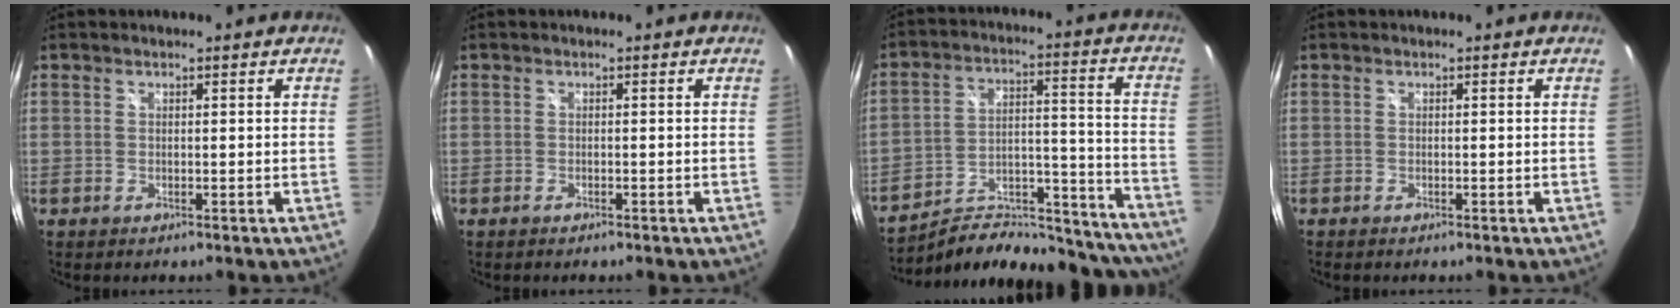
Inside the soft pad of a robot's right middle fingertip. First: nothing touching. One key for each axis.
{"total": 0.8, "fx": -0.7, "fy": 0.3, "fz": 0.3, "tx": -0.009, "ty": 0.000, "tz": -0.011}
{"total": 24.6, "fx": -21.0, "fy": 8.5, "fz": 9.6, "tx": -0.150, "ty": 0.040, "tz": -0.272}
{"total": 0.6, "fx": -0.6, "fy": 0.2, "fz": 0.2, "tx": -0.006, "ty": -0.003, "tz": -0.012}